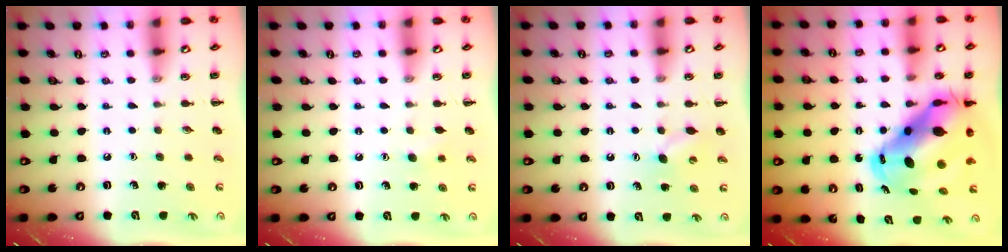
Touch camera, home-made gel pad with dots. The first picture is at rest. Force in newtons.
{"total": 3.9, "press": 3.7, "slide": 1.1}
{"total": 5.5, "press": 5.4, "slide": 1.5}
{"total": 16.2, "press": 15.7, "slide": 4.2}